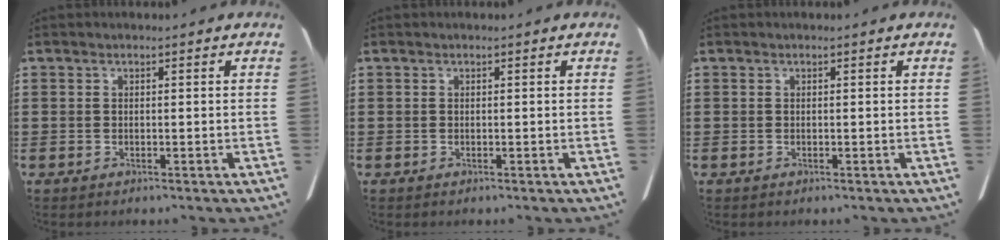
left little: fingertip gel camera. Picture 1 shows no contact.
{"total": 0.0}
{"total": 0.0}